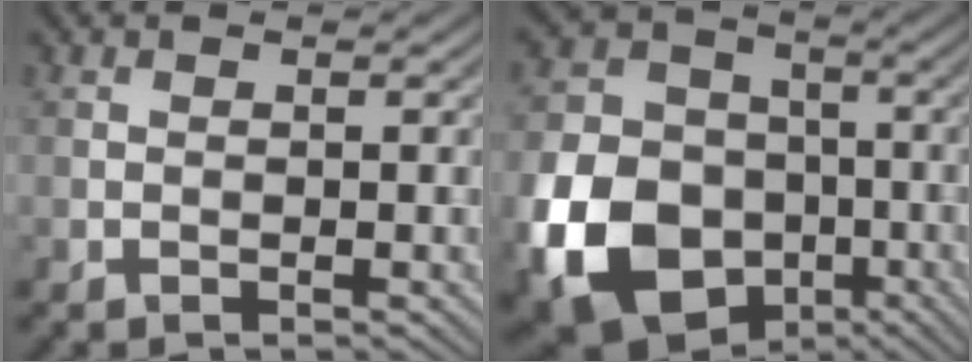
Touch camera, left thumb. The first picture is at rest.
{"total": 17.5, "force": [-6.3, 13.5, 9.3], "torque": [-0.246, -0.048, -0.116]}